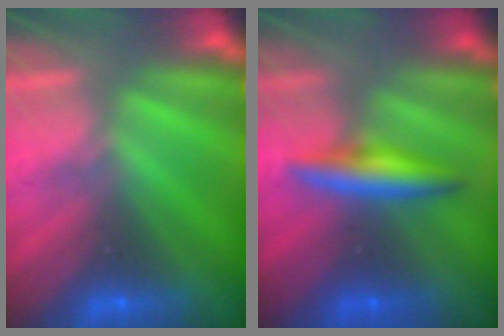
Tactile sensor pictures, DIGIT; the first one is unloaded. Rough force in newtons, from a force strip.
{"total": 2.6}